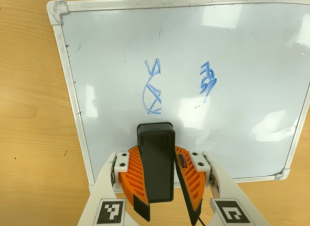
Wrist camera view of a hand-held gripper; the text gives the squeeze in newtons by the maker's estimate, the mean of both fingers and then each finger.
{"total": 10.0, "left": 9.7, "right": 10.3}